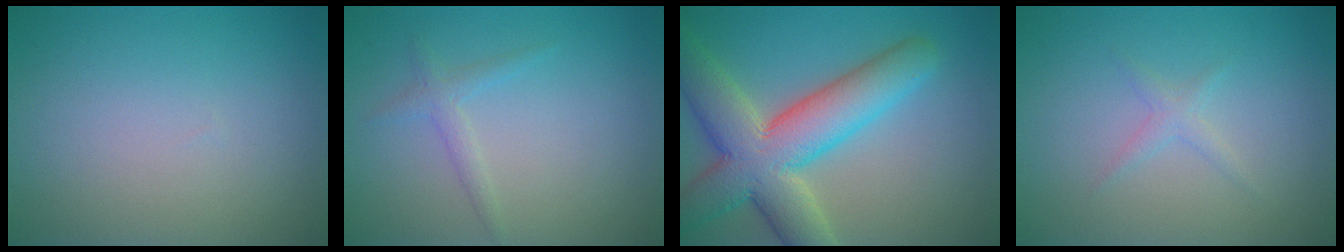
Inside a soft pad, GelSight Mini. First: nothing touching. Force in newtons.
{"total": 1.4, "press": 1.4, "slide": 0.0}
{"total": 10.0, "press": 10.0, "slide": 1.0}
{"total": 1.1, "press": 1.1, "slide": 0.1}